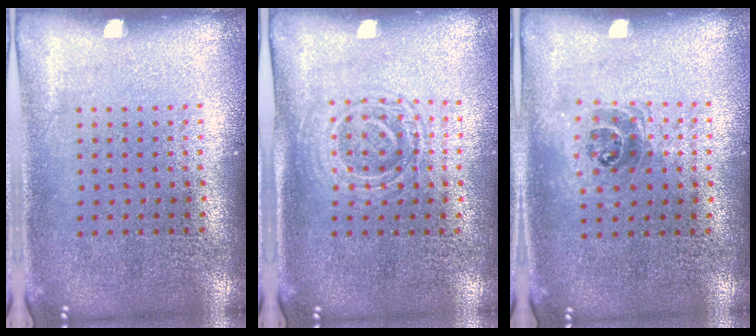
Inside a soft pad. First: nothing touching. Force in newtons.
{"total": 1.5, "press": 1.4, "slide": 0.6}
{"total": 1.1, "press": 0.9, "slide": 0.6}